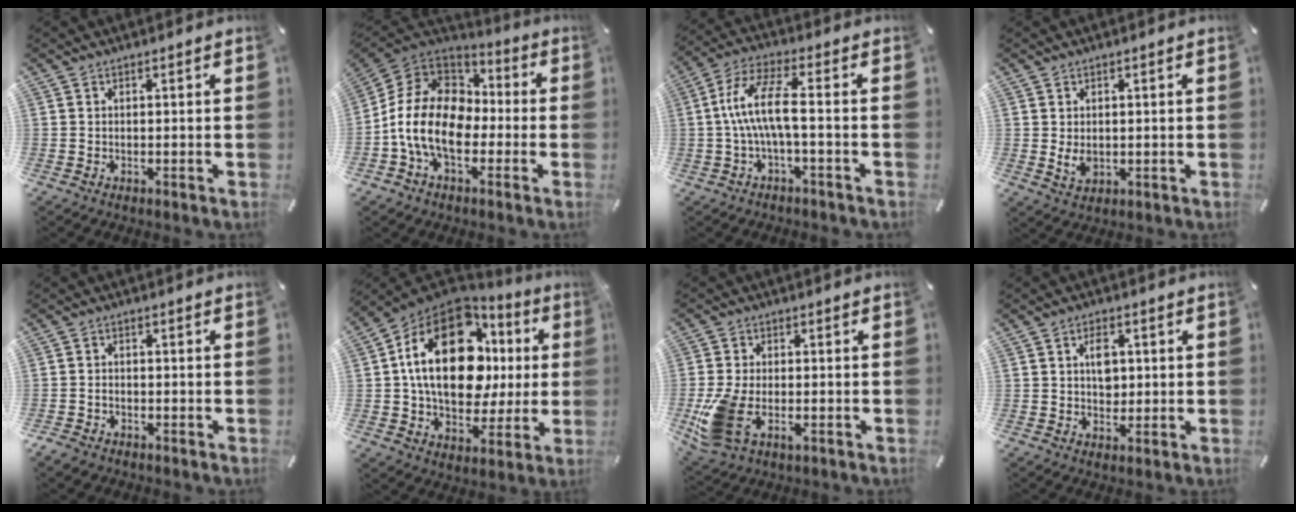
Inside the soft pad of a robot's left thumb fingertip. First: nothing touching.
{"total": 16.2, "force": [-5.0, 11.1, 10.6], "torque": [-0.229, 0.033, -0.089]}
{"total": 11.4, "force": [-0.7, 2.8, 11.0], "torque": [-0.225, -0.002, -0.018]}
{"total": 3.4, "force": [0.0, 2.4, 2.4], "torque": [-0.051, -0.005, -0.003]}
{"total": 2.0, "force": [-1.4, 1.2, 0.7], "torque": [-0.019, 0.005, -0.031]}
{"total": 24.8, "force": [5.0, 15.8, 18.4], "torque": [-0.319, -0.022, 0.083]}
{"total": 9.7, "force": [-2.6, 5.9, 7.2], "torque": [-0.165, -0.006, -0.042]}
{"total": 4.9, "force": [0.8, 3.4, 3.4], "torque": [-0.039, -0.003, 0.006]}